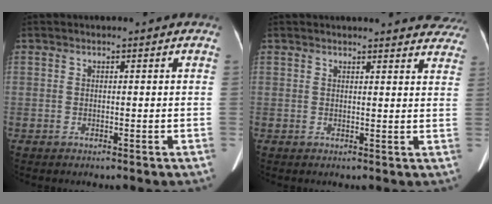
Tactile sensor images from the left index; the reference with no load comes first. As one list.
[{"total": 16.7, "force": [15.9, 3.3, 3.8], "torque": [-0.031, -0.031, 0.162]}]